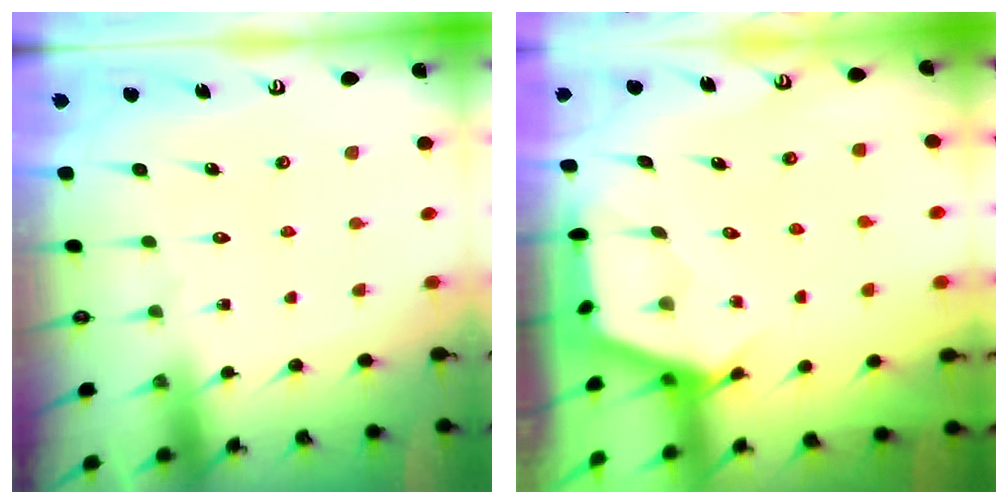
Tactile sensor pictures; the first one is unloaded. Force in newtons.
{"total": 2.7, "press": 2.7, "slide": 0.3}